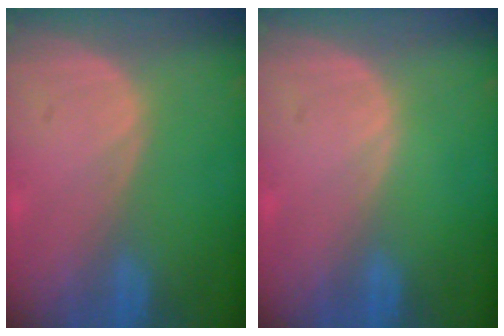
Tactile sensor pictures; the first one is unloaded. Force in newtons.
{"total": 0.0}